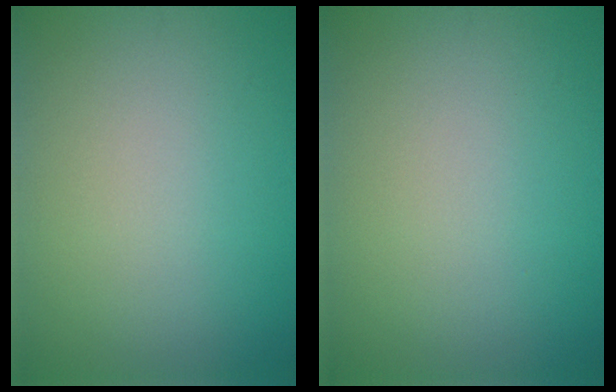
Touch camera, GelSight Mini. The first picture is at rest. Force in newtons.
{"total": 0.0}